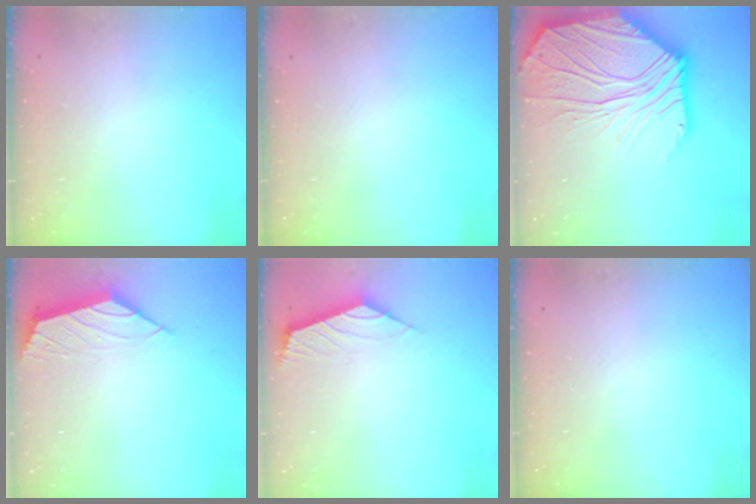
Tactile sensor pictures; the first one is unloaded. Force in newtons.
{"total": 0.0}
{"total": 22.4, "press": 22.2, "slide": 3.3}
{"total": 2.2, "press": 2.1, "slide": 0.5}
{"total": 2.3, "press": 2.3, "slide": 0.6}
{"total": 0.0}